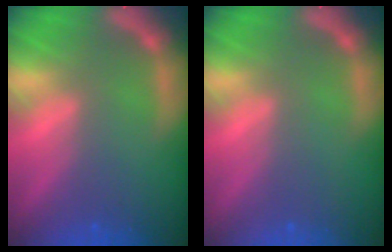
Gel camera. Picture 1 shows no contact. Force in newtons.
{"total": 0.0}